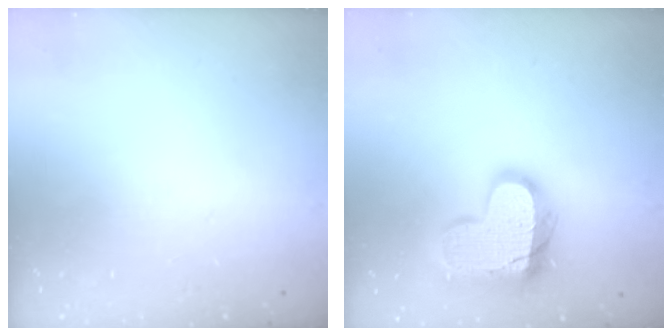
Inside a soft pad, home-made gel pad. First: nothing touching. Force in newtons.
{"total": 17.1, "press": 17.0, "slide": 1.2}